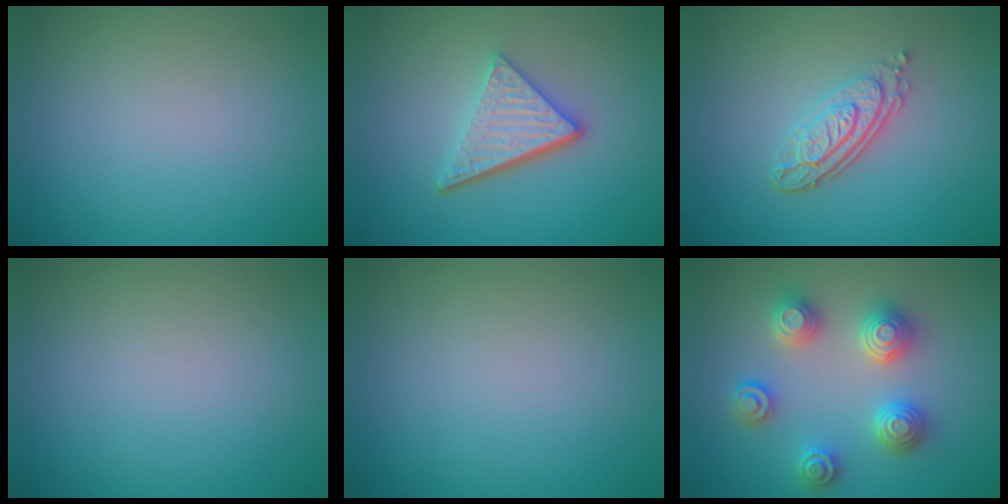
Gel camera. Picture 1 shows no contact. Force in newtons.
{"total": 4.8, "press": 3.4, "slide": 3.4}
{"total": 4.3, "press": 3.0, "slide": 3.1}
{"total": 0.0}
{"total": 0.0}
{"total": 4.7, "press": 4.7, "slide": 0.6}